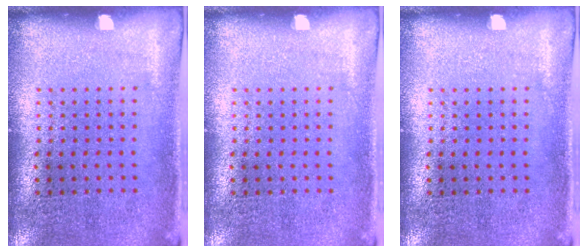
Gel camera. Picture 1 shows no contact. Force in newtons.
{"total": 0.0}
{"total": 0.0}